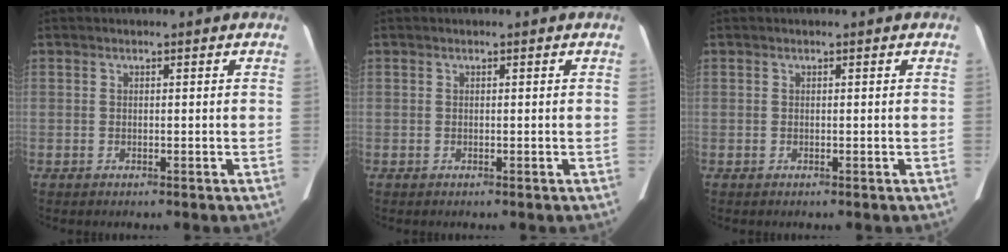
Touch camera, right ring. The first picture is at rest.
{"total": 0.0}
{"total": 0.0}